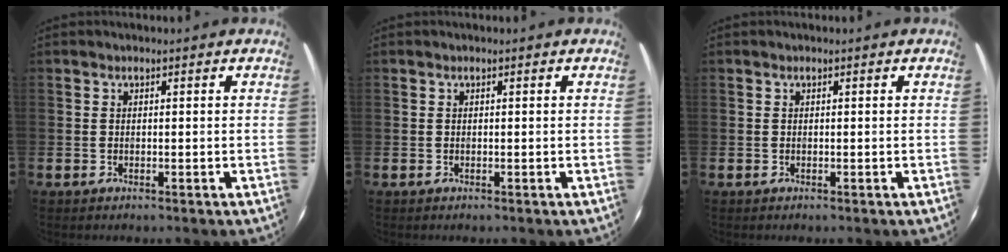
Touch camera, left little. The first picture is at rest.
{"total": 0.0}
{"total": 0.0}